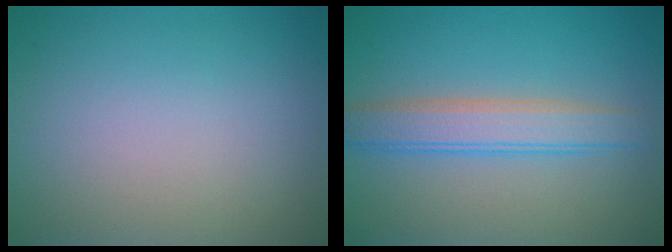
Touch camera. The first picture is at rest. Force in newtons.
{"total": 3.9, "press": 3.9, "slide": 0.2}